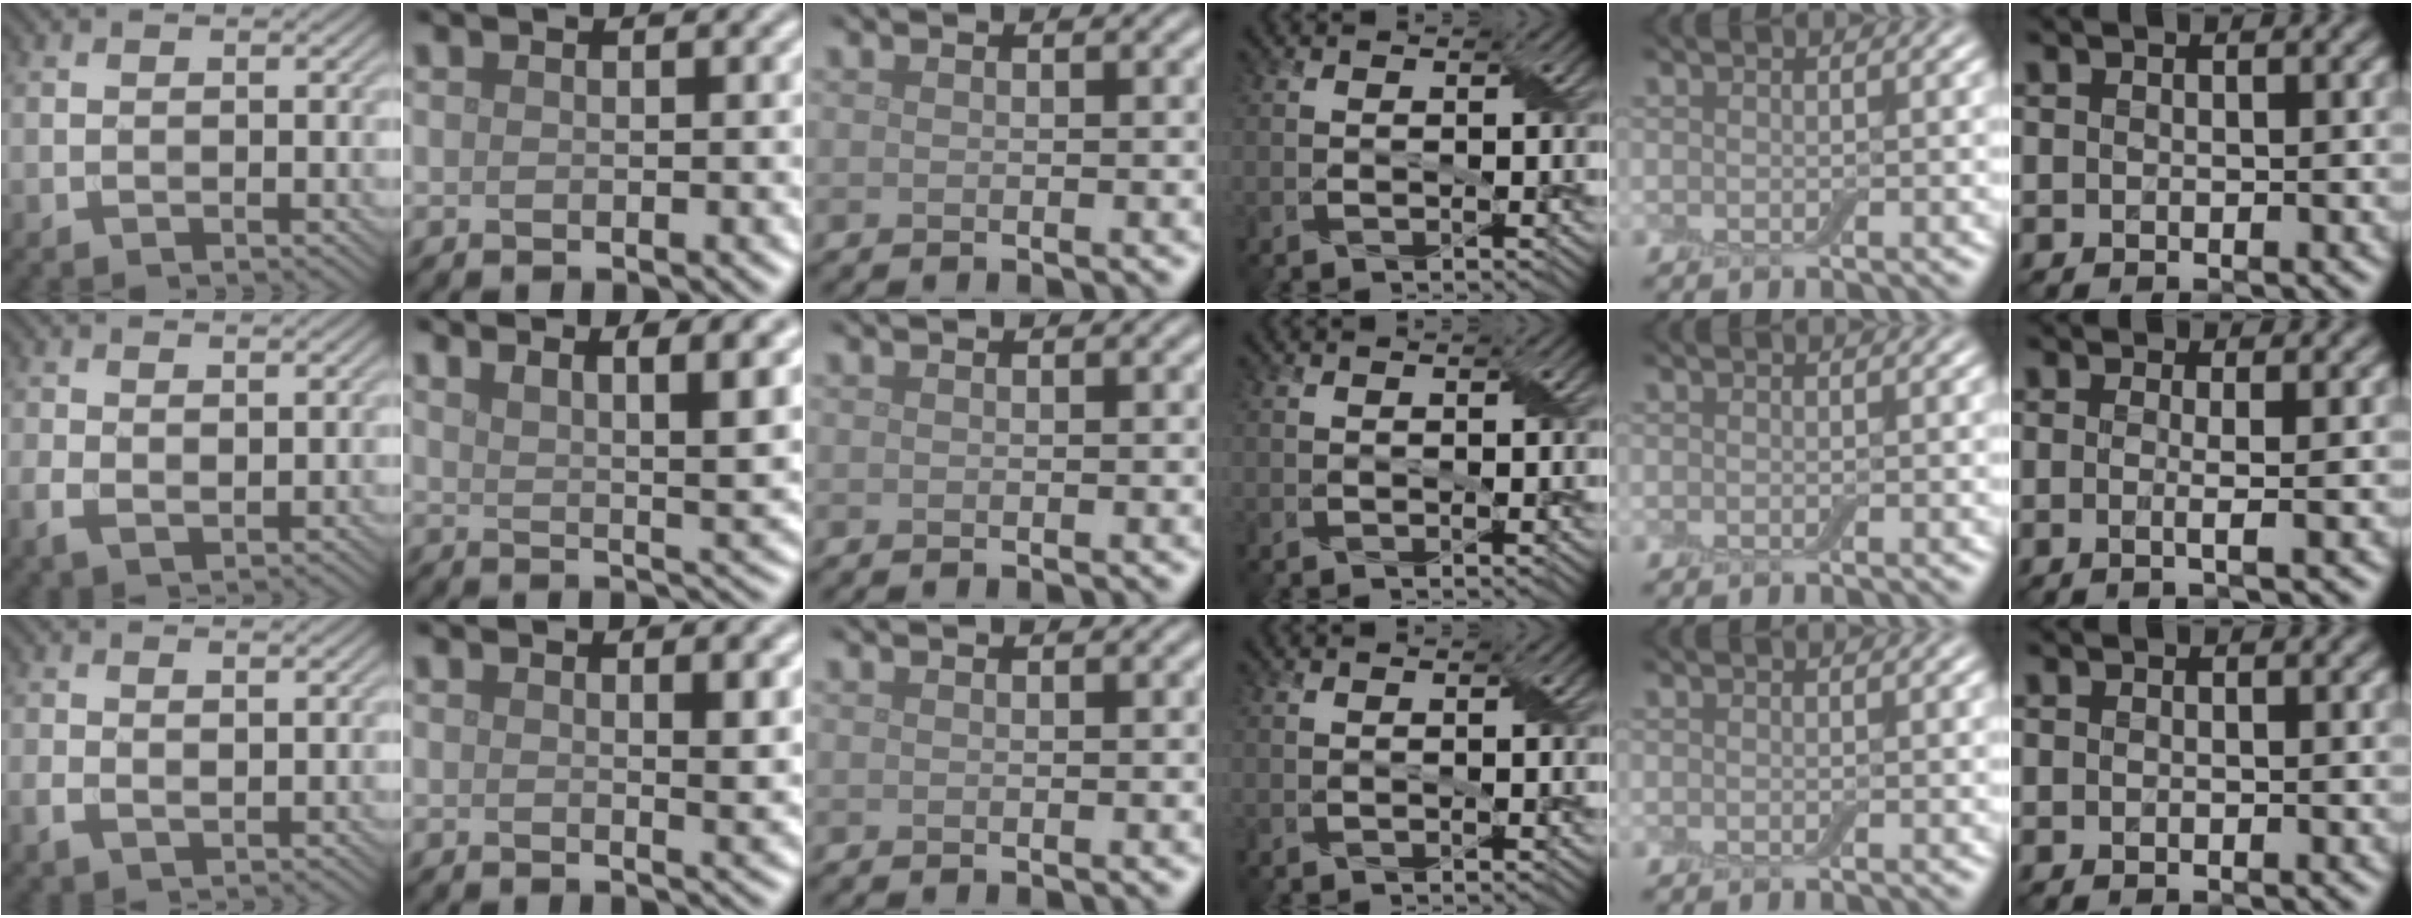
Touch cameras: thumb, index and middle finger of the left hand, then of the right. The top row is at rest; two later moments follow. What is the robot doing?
{"motion": "peel", "object": "bubble wrap"}